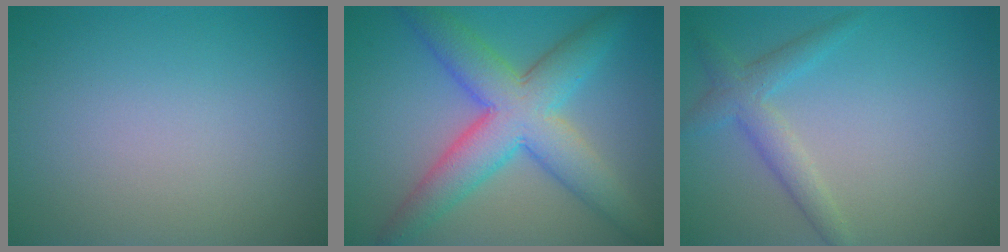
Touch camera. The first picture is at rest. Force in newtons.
{"total": 8.2, "press": 8.2, "slide": 0.2}
{"total": 2.7, "press": 2.7, "slide": 0.1}